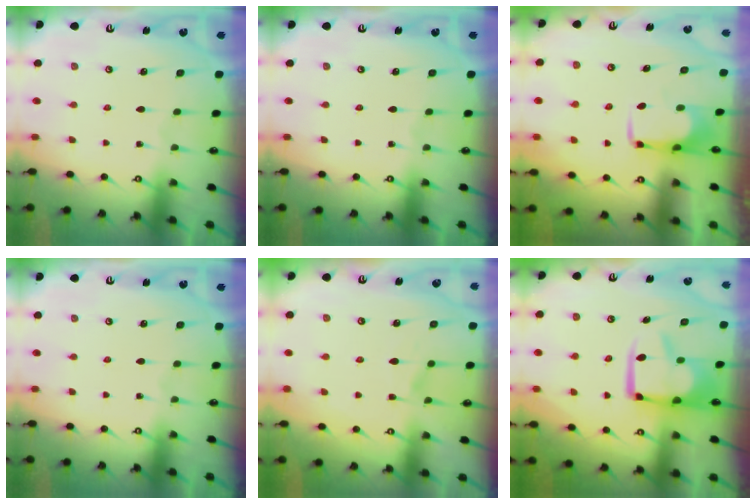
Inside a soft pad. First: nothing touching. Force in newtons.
{"total": 0.0}
{"total": 2.2, "press": 2.1, "slide": 0.4}
{"total": 0.0}
{"total": 1.6, "press": 1.3, "slide": 1.0}
{"total": 4.9, "press": 4.7, "slide": 1.4}